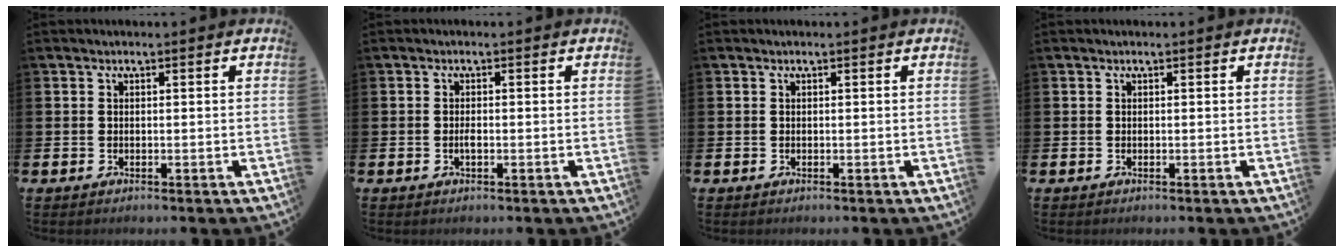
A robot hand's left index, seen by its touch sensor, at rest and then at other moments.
{"total": 1.1, "force": [-0.3, 0.4, 1.0], "torque": [-0.018, -0.003, -0.006]}
{"total": 0.0}
{"total": 0.0}